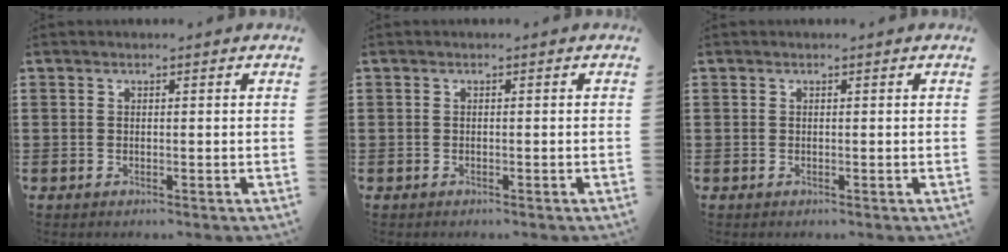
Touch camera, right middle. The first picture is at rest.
{"total": 0.0}
{"total": 0.0}